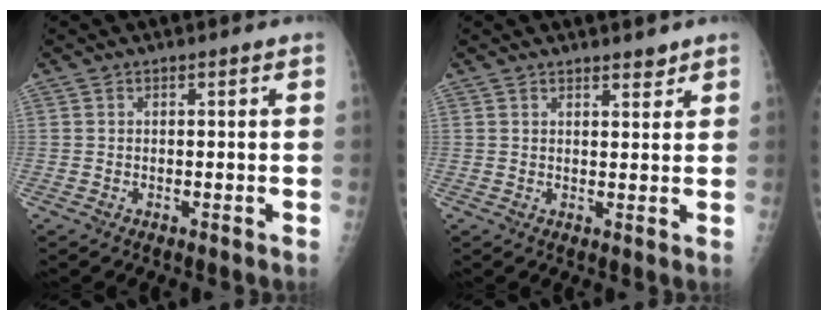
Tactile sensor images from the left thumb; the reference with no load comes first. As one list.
[{"total": 2.3, "force": [2.0, 0.8, 0.9], "torque": [-0.003, -0.015, 0.027]}]